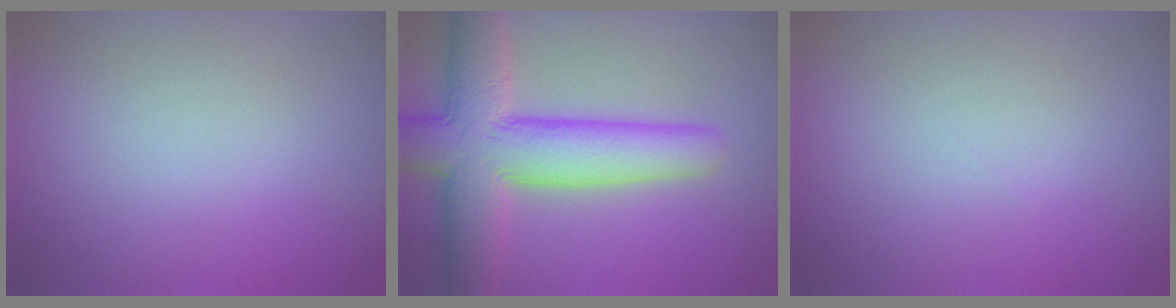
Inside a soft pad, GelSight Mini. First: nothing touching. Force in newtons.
{"total": 10.0, "press": 10.0, "slide": 0.5}
{"total": 0.0}